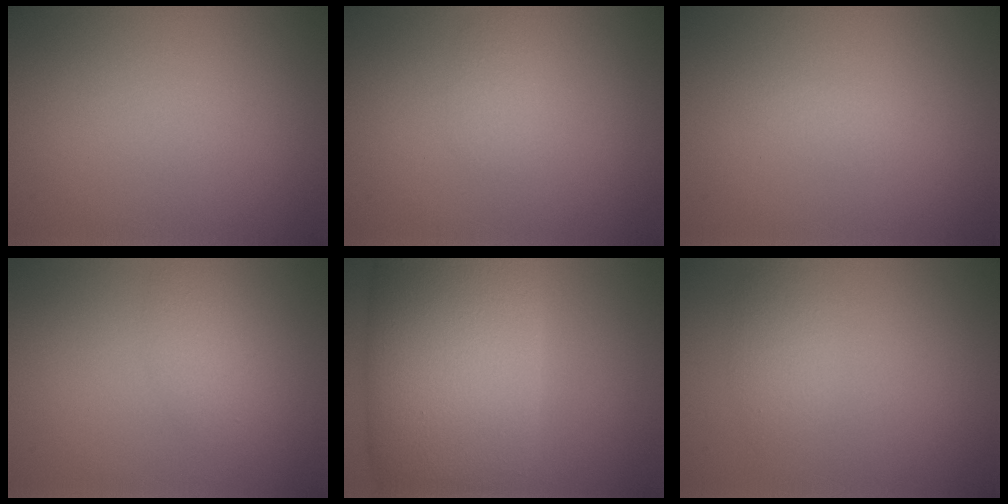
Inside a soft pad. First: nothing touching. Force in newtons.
{"total": 1.1, "press": 1.1, "slide": 0.0}
{"total": 0.5, "press": 0.5, "slide": 0.0}
{"total": 2.0, "press": 2.0, "slide": 0.1}
{"total": 15.7, "press": 15.7, "slide": 0.8}
{"total": 1.8, "press": 1.8, "slide": 0.1}